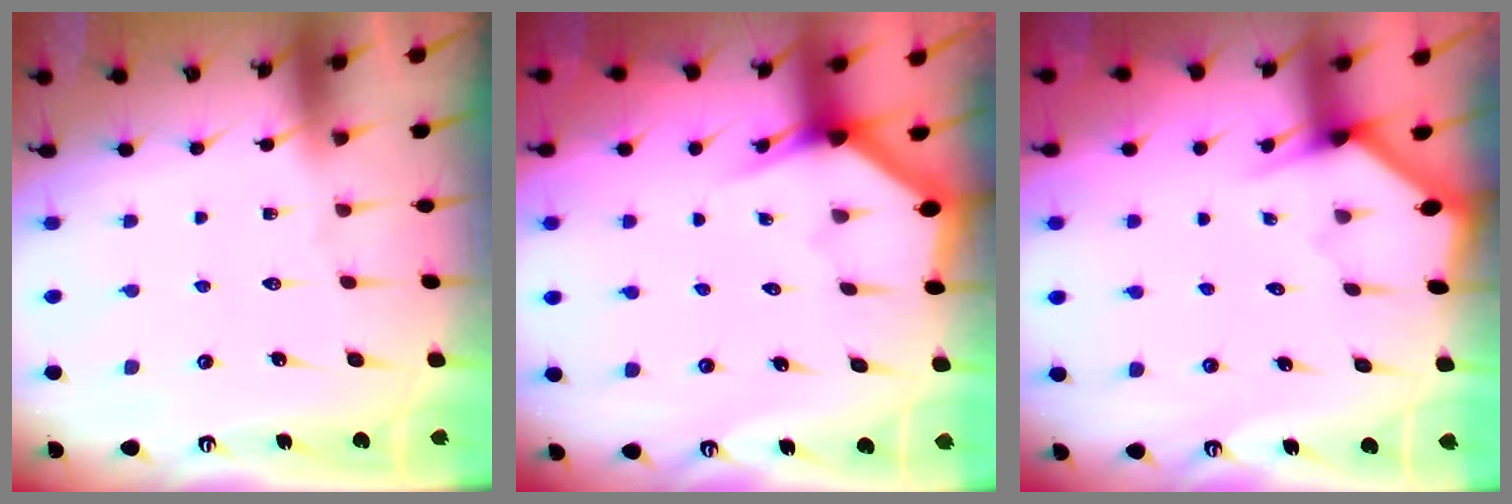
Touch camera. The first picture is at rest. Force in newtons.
{"total": 3.0, "press": 3.0, "slide": 0.1}
{"total": 2.9, "press": 2.9, "slide": 0.2}